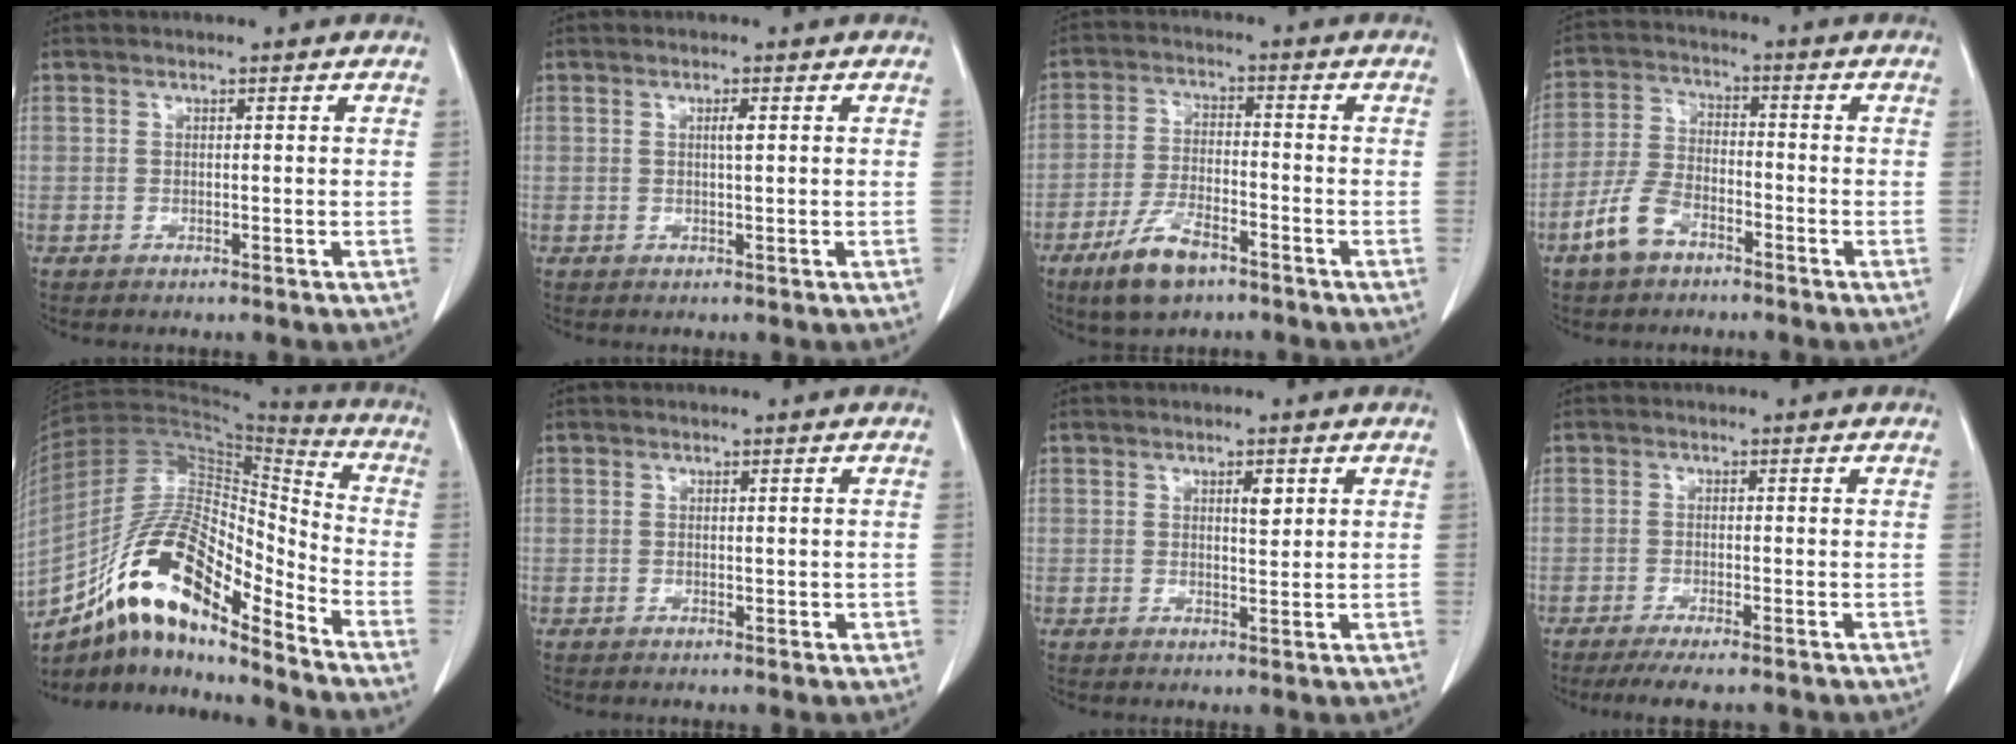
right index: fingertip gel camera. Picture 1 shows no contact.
{"total": 1.2, "force": [0.3, 0.0, 1.1], "torque": [-0.021, 0.002, 0.005]}
{"total": 8.3, "force": [-5.4, 2.8, 5.6], "torque": [-0.116, -0.008, -0.098]}
{"total": 7.0, "force": [-4.4, 3.5, 4.1], "torque": [-0.102, 0.006, -0.087]}
{"total": 18.0, "force": [-11.6, 4.7, 12.9], "torque": [-0.239, 0.024, -0.204]}
{"total": 0.8, "force": [-0.1, 0.5, 0.6], "torque": [-0.008, 0.002, 0.000]}
{"total": 2.1, "force": [0.9, 0.7, 1.8], "torque": [-0.027, -0.003, 0.014]}
{"total": 6.2, "force": [-5.1, 0.8, 3.4], "torque": [-0.040, -0.010, -0.077]}